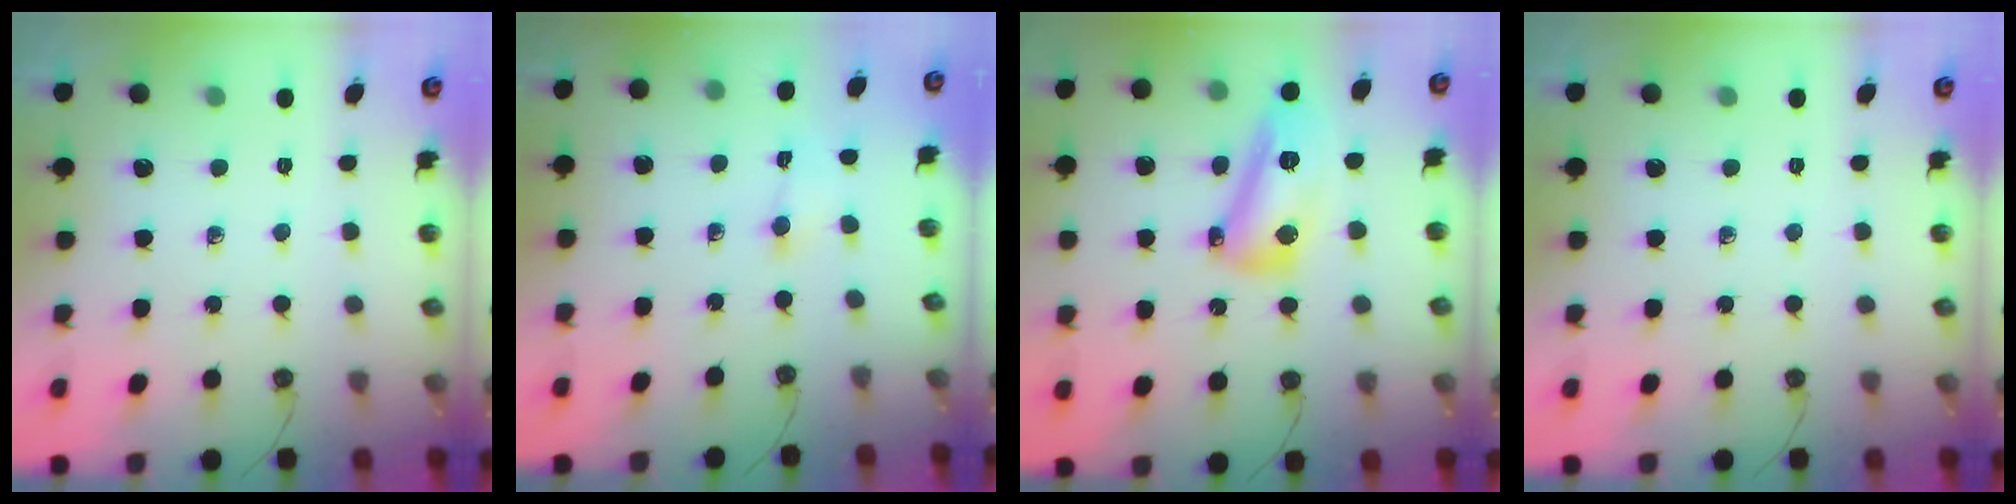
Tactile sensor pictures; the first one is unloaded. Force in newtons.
{"total": 1.5, "press": 1.3, "slide": 0.8}
{"total": 17.1, "press": 17.0, "slide": 1.4}
{"total": 0.0}